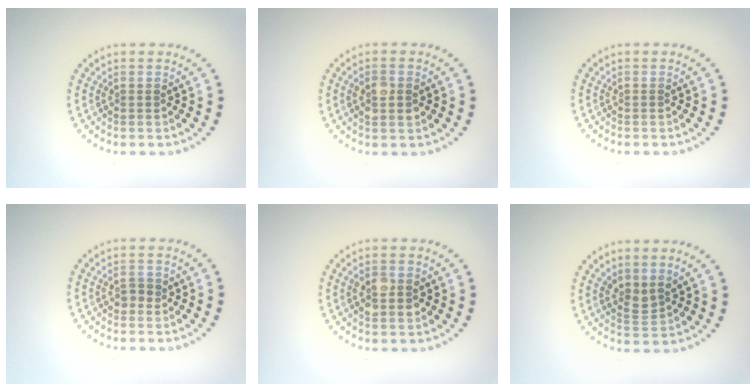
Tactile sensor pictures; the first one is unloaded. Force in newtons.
{"total": 2.0, "press": 2.0, "slide": 0.2}
{"total": 0.0}
{"total": 1.1, "press": 1.1, "slide": 0.2}
{"total": 2.8, "press": 2.8, "slide": 0.1}
{"total": 1.9, "press": 1.5, "slide": 1.2}